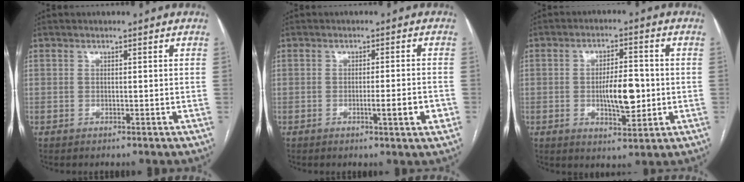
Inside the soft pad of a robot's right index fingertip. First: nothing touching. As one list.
[{"total": 4.4, "force": [-1.6, 0.0, 4.1], "torque": [-0.060, -0.005, -0.022]}, {"total": 7.9, "force": [-0.9, 2.6, 7.4], "torque": [-0.125, 0.002, -0.011]}]